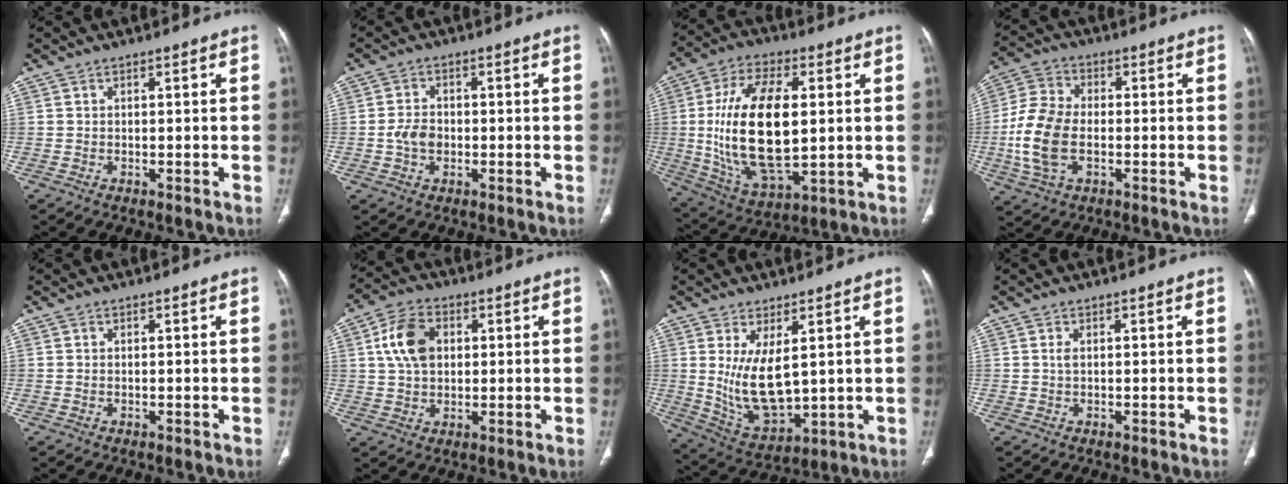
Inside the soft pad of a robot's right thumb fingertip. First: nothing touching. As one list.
[{"total": 4.1, "force": [-0.7, 3.0, 2.7], "torque": [-0.048, 0.008, -0.017]}, {"total": 22.0, "force": [1.3, 10.6, 19.2], "torque": [-0.365, -0.009, 0.032]}, {"total": 12.2, "force": [-2.0, 7.4, 9.5], "torque": [-0.207, 0.011, -0.041]}, {"total": 0.0}, {"total": 9.2, "force": [2.1, 6.4, 6.3], "torque": [-0.106, 0.005, 0.035]}, {"total": 11.3, "force": [2.2, 5.2, 9.8], "torque": [-0.170, -0.028, 0.064]}, {"total": 0.7, "force": [0.1, 0.3, 0.7], "torque": [-0.019, 0.000, 0.003]}]